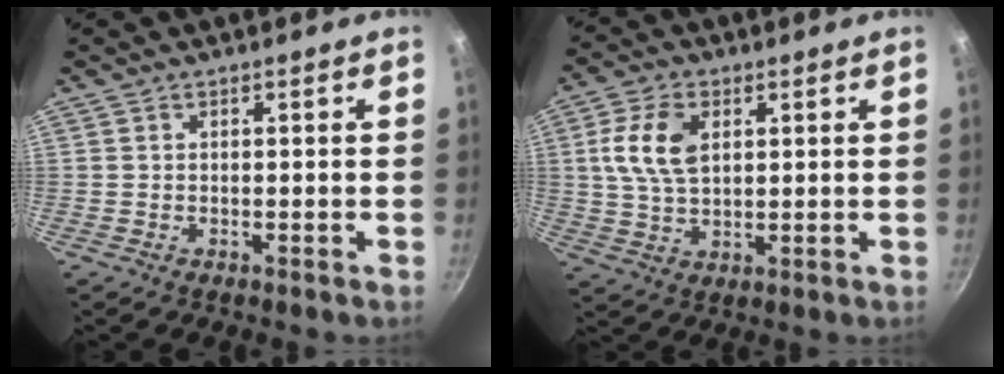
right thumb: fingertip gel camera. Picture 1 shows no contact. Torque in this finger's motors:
{"motor_torque": [1.15, 2.53, 0.97, 0.14, 0.12]}